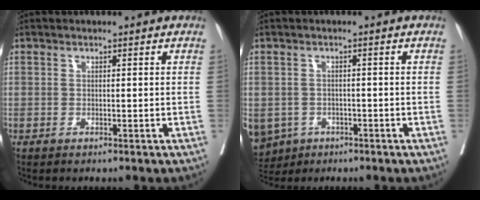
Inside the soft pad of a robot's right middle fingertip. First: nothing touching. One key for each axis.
{"total": 9.3, "fx": -4.8, "fy": 7.6, "fz": 2.5, "tx": -0.083, "ty": -0.004, "tz": -0.064}